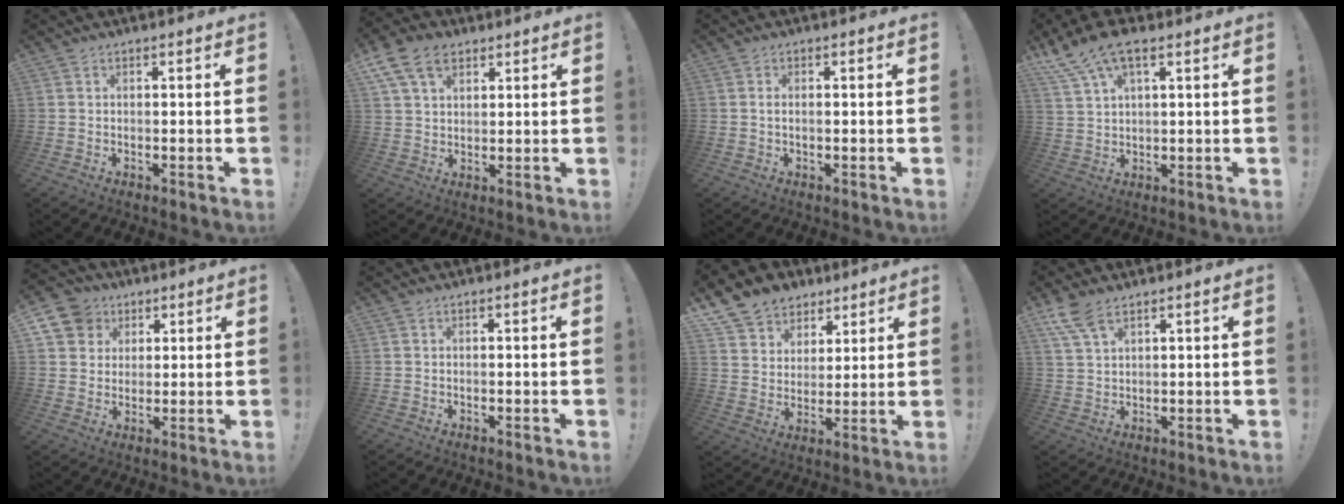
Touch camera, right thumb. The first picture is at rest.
{"total": 10.8, "force": [5.6, 7.2, 5.8], "torque": [-0.096, -0.014, 0.112]}
{"total": 1.4, "force": [-0.3, 0.4, 1.3], "torque": [-0.025, 0.004, -0.004]}
{"total": 9.3, "force": [6.0, 3.3, 6.3], "torque": [-0.124, -0.024, 0.119]}
{"total": 9.5, "force": [4.1, 8.1, 2.5], "torque": [-0.035, -0.020, 0.083]}
{"total": 0.0}
{"total": 11.4, "force": [7.2, 8.6, 2.5], "torque": [-0.040, -0.049, 0.144]}
{"total": 6.7, "force": [4.6, 2.6, 4.1], "torque": [-0.081, -0.018, 0.089]}